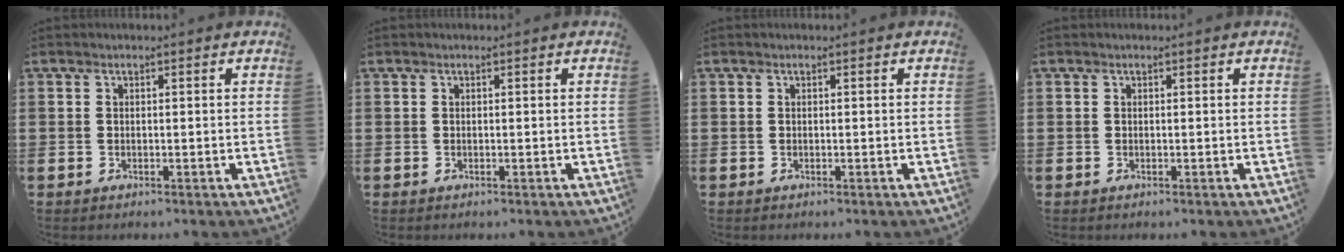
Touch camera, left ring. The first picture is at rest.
{"total": 0.0}
{"total": 0.0}
{"total": 0.0}